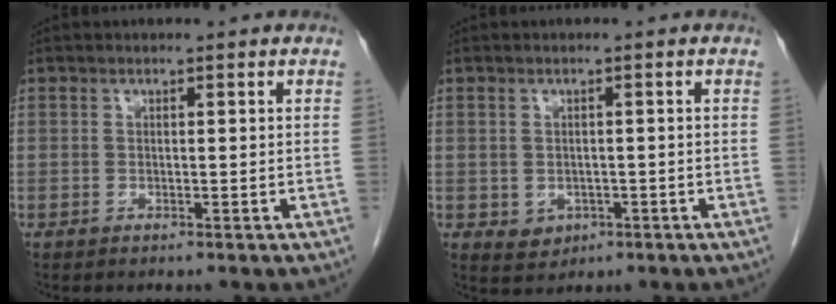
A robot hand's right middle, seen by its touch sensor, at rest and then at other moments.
{"total": 2.6, "force": [-0.7, 2.3, 1.1], "torque": [-0.014, 0.002, 0.002]}